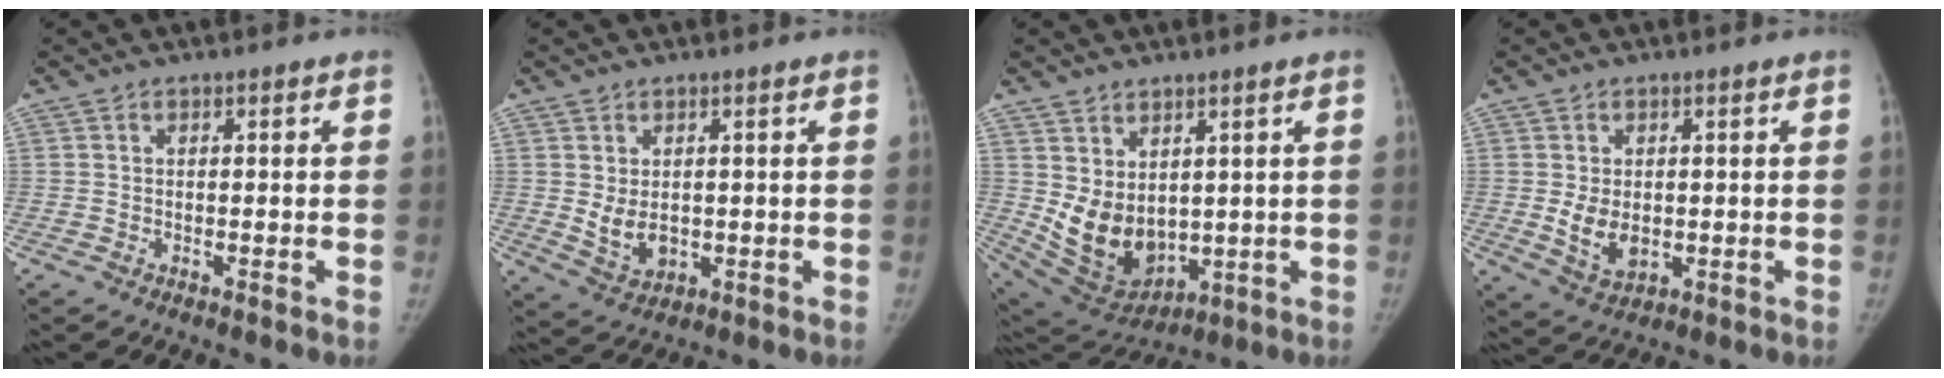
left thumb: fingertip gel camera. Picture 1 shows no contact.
{"total": 5.0, "force": [0.4, 3.4, 3.6], "torque": [-0.049, -0.015, 0.022]}
{"total": 11.3, "force": [2.0, 7.6, 8.1], "torque": [-0.113, -0.027, 0.071]}
{"total": 5.6, "force": [-0.1, 3.7, 4.2], "torque": [-0.065, -0.013, 0.011]}